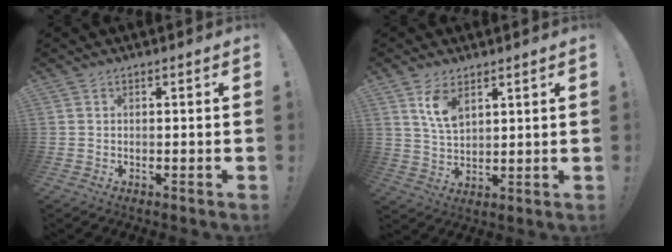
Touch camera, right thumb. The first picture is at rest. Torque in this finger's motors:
{"motor_torque": [2.07, 1.80, 1.12, -0.99, 0.34]}